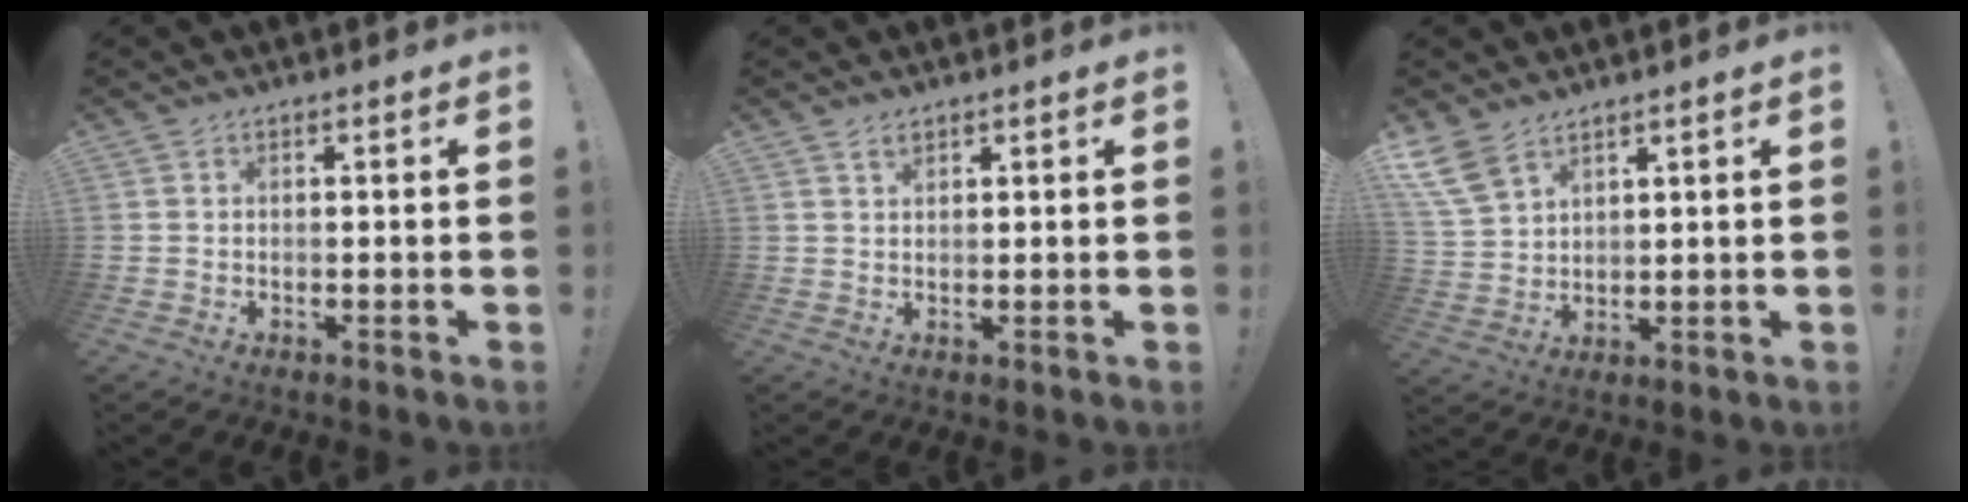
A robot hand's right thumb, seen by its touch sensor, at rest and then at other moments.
{"total": 1.8, "force": [1.3, 0.8, 0.8], "torque": [-0.005, -0.007, 0.023]}
{"total": 8.9, "force": [6.3, 4.6, 4.3], "torque": [-0.103, -0.026, 0.130]}